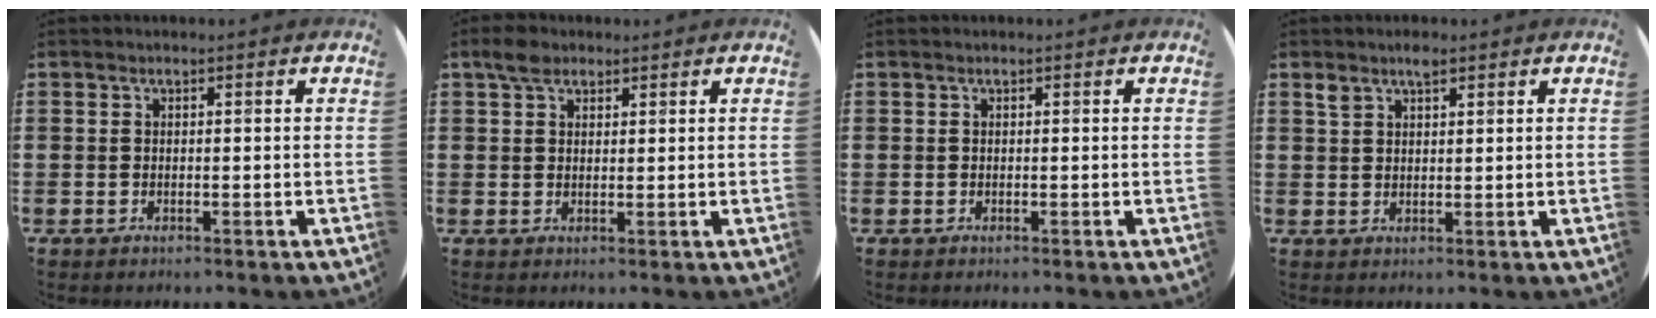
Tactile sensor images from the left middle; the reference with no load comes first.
{"total": 2.8, "force": [2.2, 1.4, 1.0], "torque": [-0.007, 0.001, 0.037]}
{"total": 0.0}
{"total": 2.4, "force": [1.9, 0.9, 1.2], "torque": [-0.018, 0.001, 0.032]}